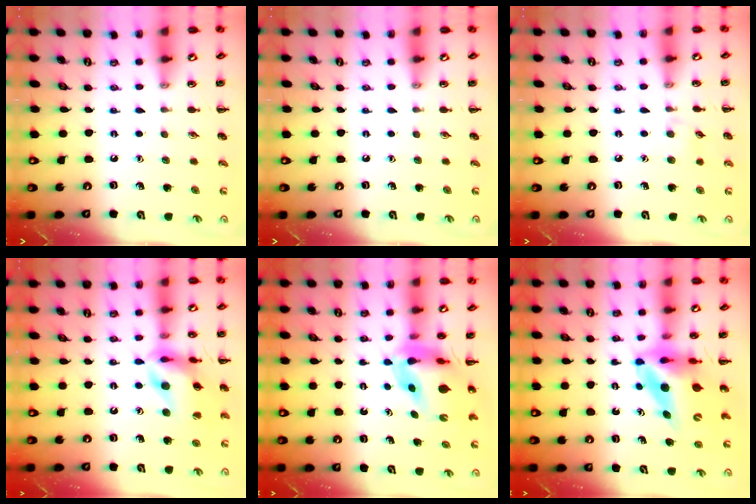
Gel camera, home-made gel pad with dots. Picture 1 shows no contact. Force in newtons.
{"total": 0.0}
{"total": 5.1, "press": 4.8, "slide": 1.8}
{"total": 18.0, "press": 17.8, "slide": 2.9}
{"total": 8.7, "press": 8.2, "slide": 2.9}
{"total": 9.7, "press": 9.2, "slide": 3.0}